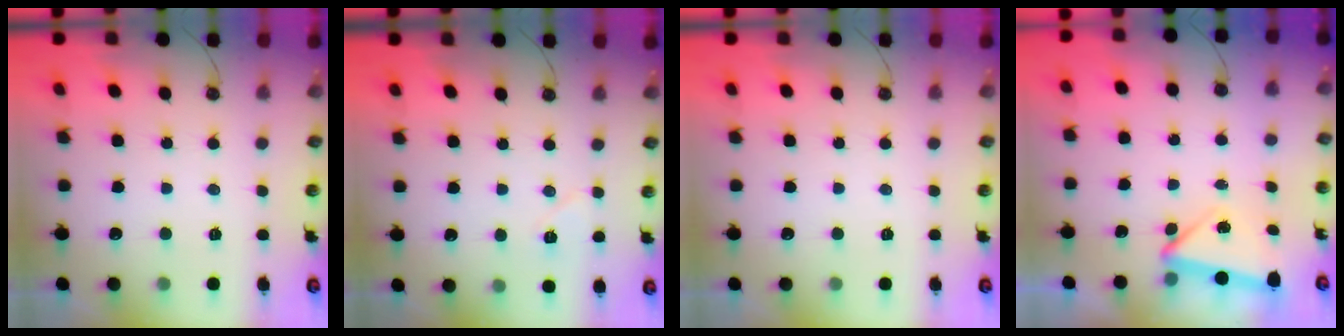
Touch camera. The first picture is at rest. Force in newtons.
{"total": 6.7, "press": 5.9, "slide": 3.3}
{"total": 0.0}
{"total": 3.6, "press": 3.4, "slide": 1.4}